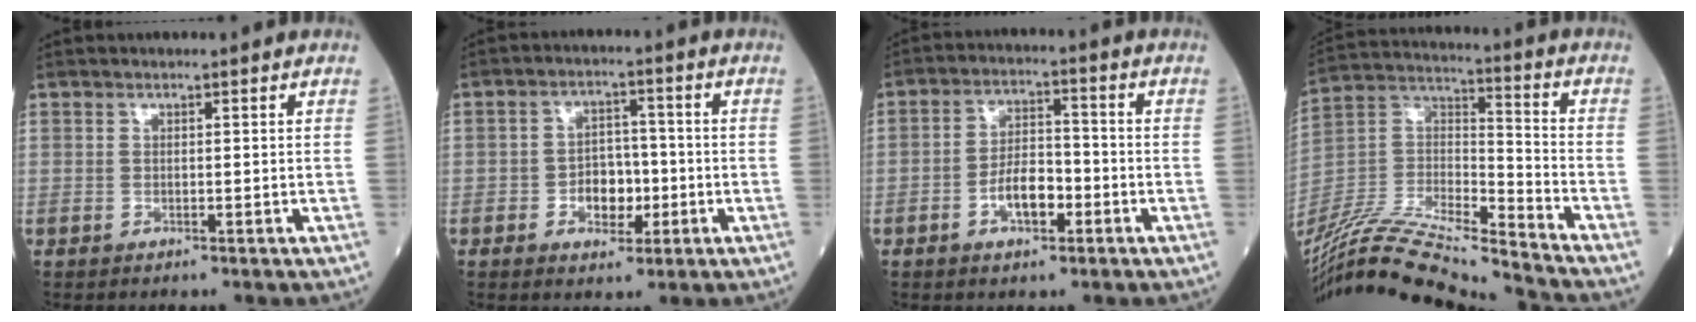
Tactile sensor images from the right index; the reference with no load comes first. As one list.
[{"total": 5.4, "force": [-1.4, 3.6, 3.9], "torque": [-0.059, 0.011, -0.018]}, {"total": 6.2, "force": [-2.3, 2.8, 5.0], "torque": [-0.095, 0.013, -0.039]}, {"total": 22.1, "force": [-20.4, -0.2, 8.4], "torque": [-0.191, -0.001, -0.367]}]